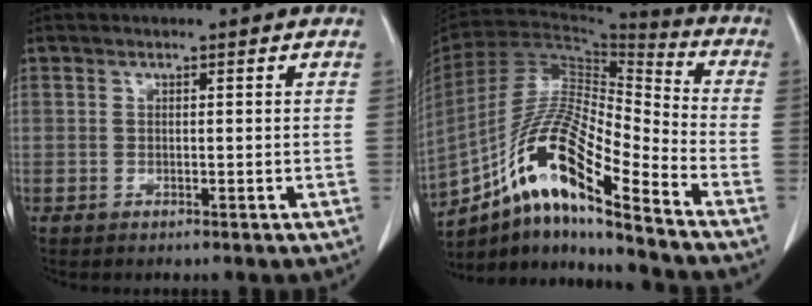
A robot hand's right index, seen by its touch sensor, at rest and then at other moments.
{"total": 17.3, "force": [-10.9, 1.9, 13.2], "torque": [-0.257, 0.002, -0.194]}